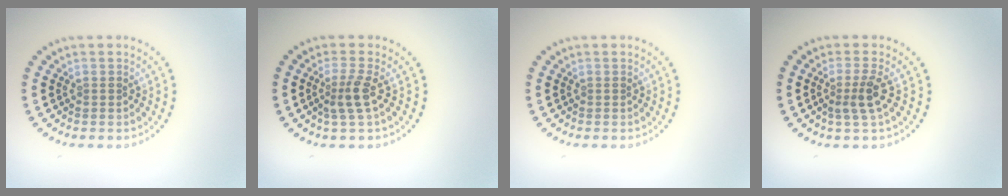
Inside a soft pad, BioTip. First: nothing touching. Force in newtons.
{"total": 2.3, "press": 1.7, "slide": 1.5}
{"total": 0.0}
{"total": 2.5, "press": 1.8, "slide": 1.7}